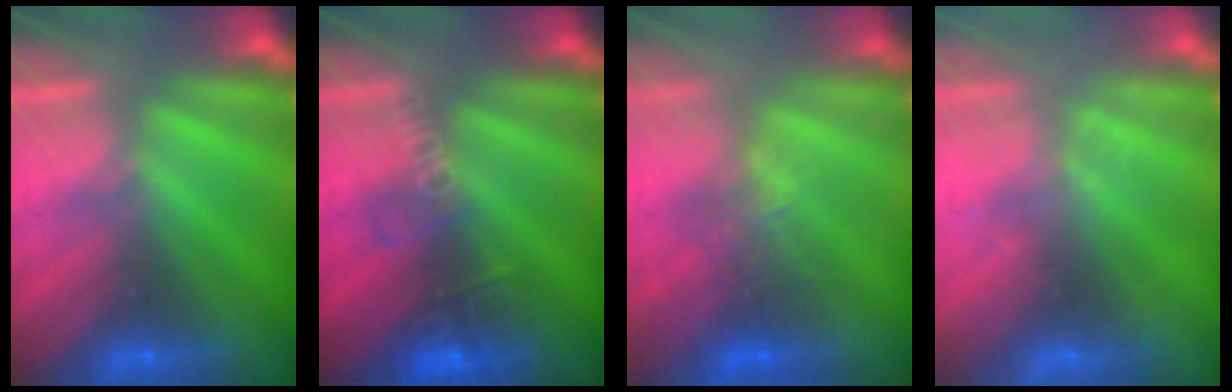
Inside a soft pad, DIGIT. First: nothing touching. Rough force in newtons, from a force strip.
{"total": 2.7}
{"total": 2.7}
{"total": 2.3}